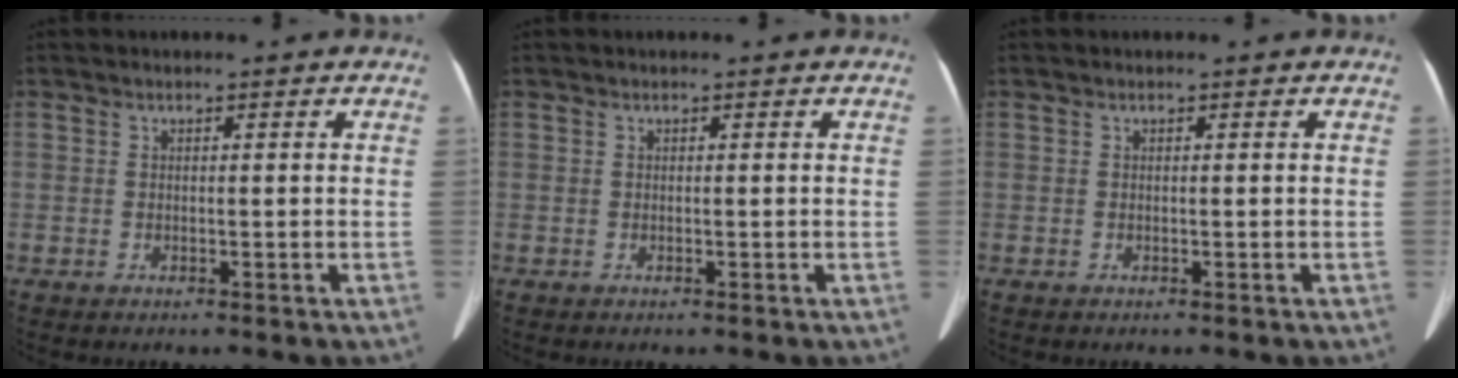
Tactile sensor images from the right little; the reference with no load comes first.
{"total": 0.0}
{"total": 0.0}